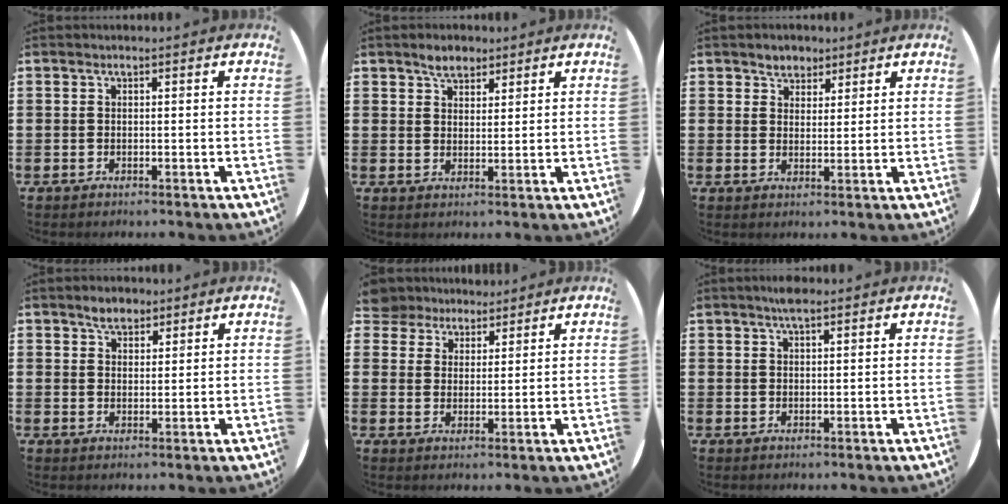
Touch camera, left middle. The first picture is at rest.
{"total": 3.2, "force": [2.7, 1.5, 0.9], "torque": [-0.014, 0.004, 0.048]}
{"total": 2.6, "force": [2.3, 1.3, -0.2], "torque": [0.005, -0.001, 0.043]}
{"total": 2.9, "force": [2.5, 1.4, 0.8], "torque": [-0.012, 0.002, 0.046]}
{"total": 4.7, "force": [4.3, 1.9, -0.4], "torque": [-0.012, -0.003, 0.084]}
{"total": 2.3, "force": [1.9, 0.6, 1.1], "torque": [-0.025, 0.004, 0.035]}